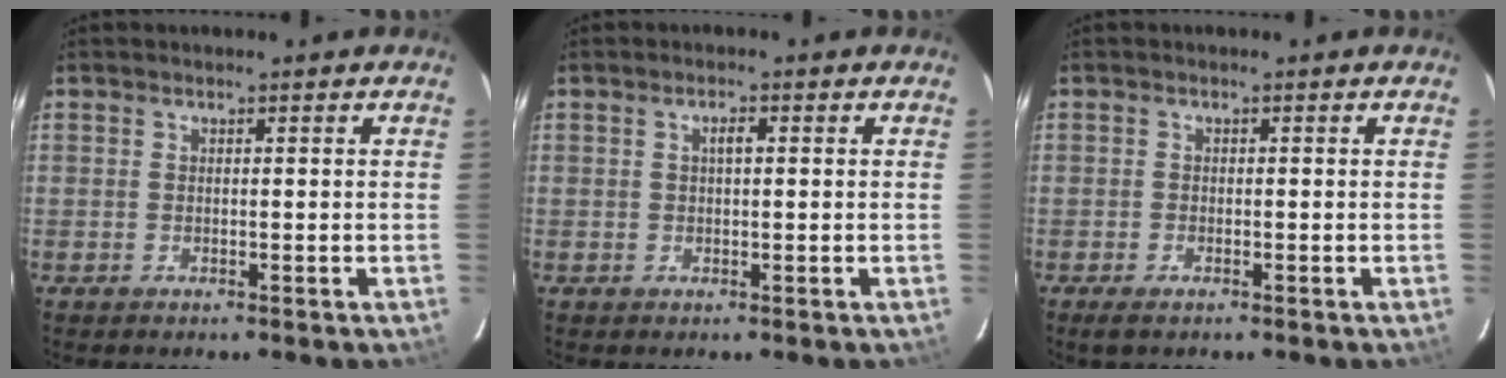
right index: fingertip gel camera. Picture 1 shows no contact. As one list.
[{"total": 1.5, "force": [0.3, 0.6, 1.4], "torque": [-0.025, 0.005, 0.004]}, {"total": 1.9, "force": [-1.3, 0.8, 1.2], "torque": [-0.023, -0.005, -0.025]}]